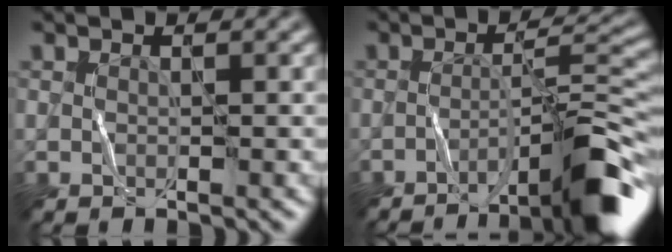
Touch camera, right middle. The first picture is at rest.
{"total": 7.9, "force": [-4.7, 0.9, 6.3], "torque": [-0.080, 0.017, -0.078]}